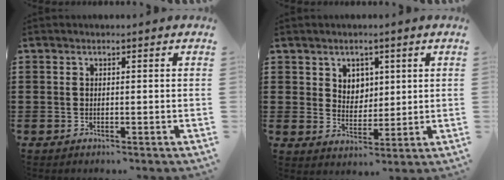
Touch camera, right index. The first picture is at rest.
{"total": 4.1, "force": [2.3, 3.4, 0.7], "torque": [-0.022, 0.007, 0.040]}